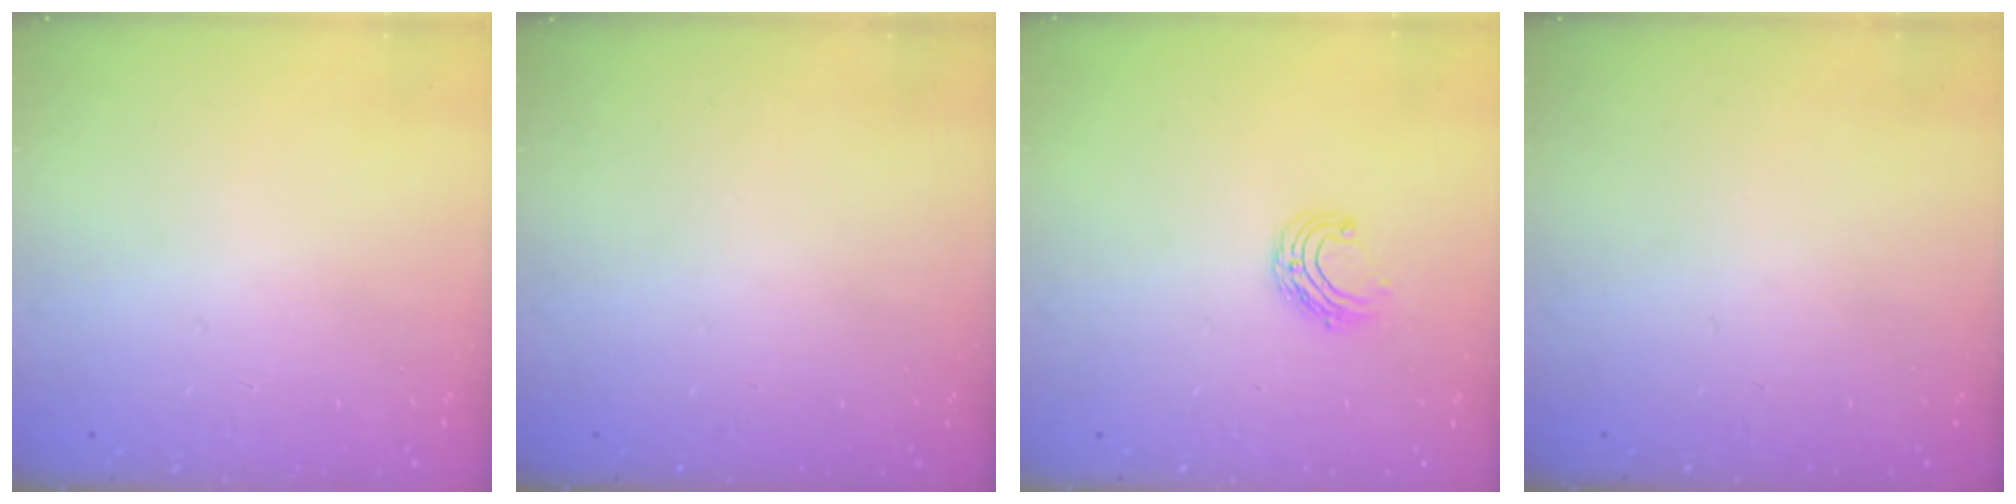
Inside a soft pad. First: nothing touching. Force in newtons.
{"total": 0.0}
{"total": 6.5, "press": 6.5, "slide": 0.6}
{"total": 0.0}